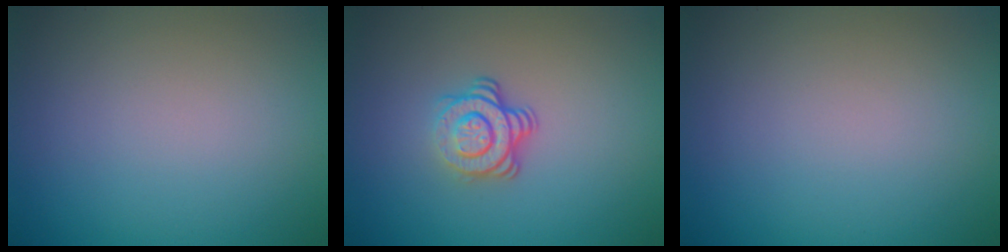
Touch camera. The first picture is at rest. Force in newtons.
{"total": 3.6, "press": 2.5, "slide": 2.5}
{"total": 0.0}